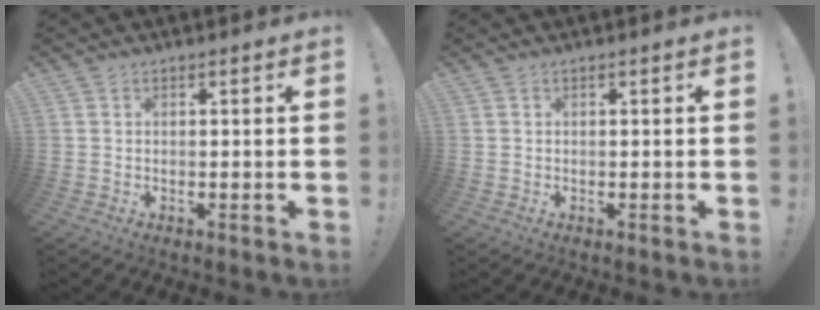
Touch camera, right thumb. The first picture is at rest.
{"total": 0.0}